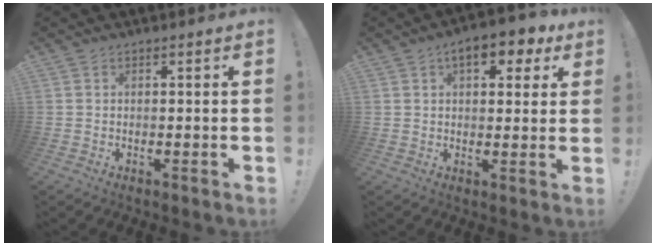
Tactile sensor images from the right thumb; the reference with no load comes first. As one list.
[{"total": 9.0, "force": [4.4, 4.4, 6.5], "torque": [-0.078, -0.013, 0.071]}]